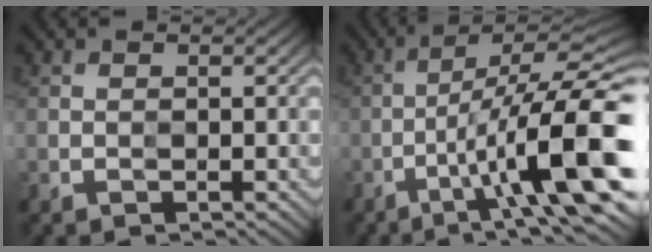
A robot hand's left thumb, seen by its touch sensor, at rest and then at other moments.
{"total": 13.9, "force": [-4.8, 2.8, 12.8], "torque": [-0.190, 0.007, -0.073]}